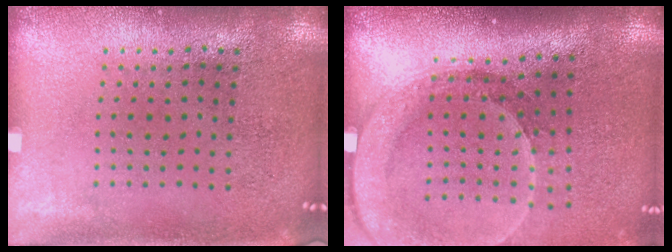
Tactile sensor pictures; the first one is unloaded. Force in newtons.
{"total": 2.6, "press": 2.0, "slide": 1.7}